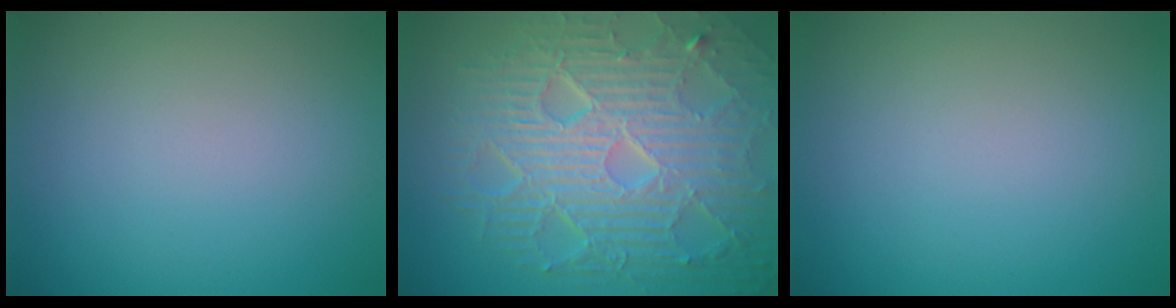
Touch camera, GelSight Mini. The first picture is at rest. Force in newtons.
{"total": 10.9, "press": 6.9, "slide": 8.5}
{"total": 0.0}